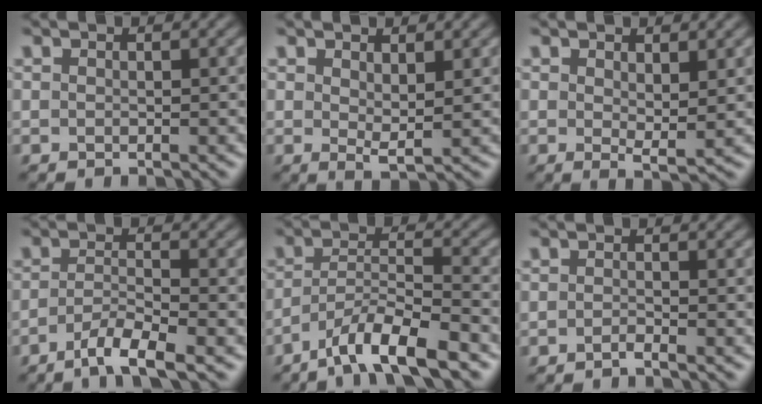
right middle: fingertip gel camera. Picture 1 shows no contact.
{"total": 1.9, "force": [1.0, 0.6, 1.5], "torque": [-0.029, -0.008, 0.020]}
{"total": 2.0, "force": [0.8, 0.6, 1.7], "torque": [-0.029, -0.010, 0.017]}
{"total": 4.1, "force": [-2.7, 0.8, 3.0], "torque": [-0.053, -0.003, -0.056]}
{"total": 7.5, "force": [-5.5, 1.5, 4.9], "torque": [-0.080, 0.003, -0.099]}
{"total": 0.9, "force": [-0.7, 0.1, 0.6], "torque": [-0.010, 0.001, -0.015]}